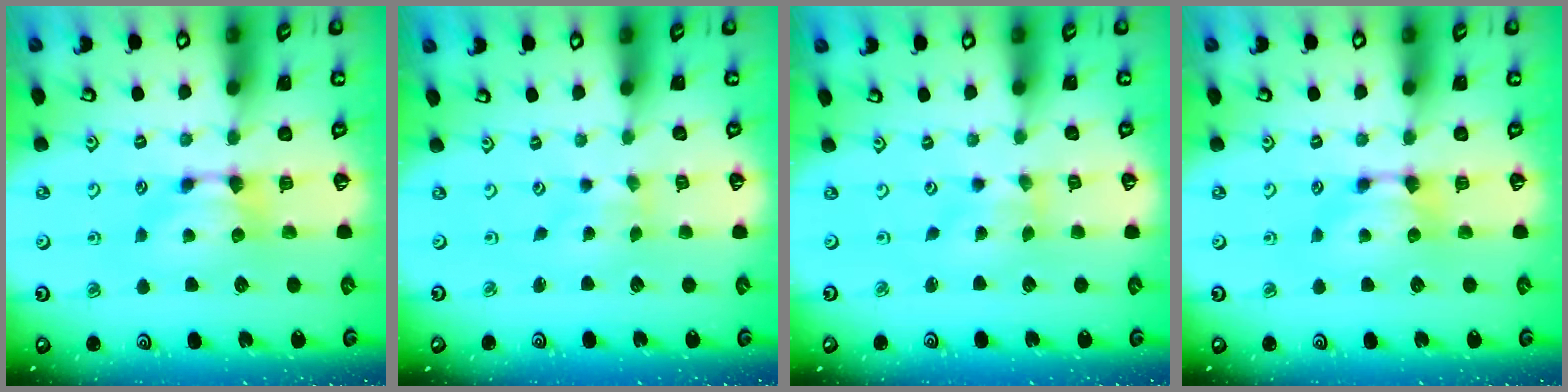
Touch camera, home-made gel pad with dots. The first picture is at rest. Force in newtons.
{"total": 2.8, "press": 2.7, "slide": 0.9}
{"total": 1.8, "press": 1.5, "slide": 1.1}
{"total": 0.0}